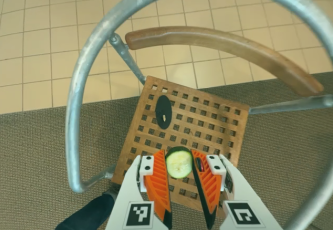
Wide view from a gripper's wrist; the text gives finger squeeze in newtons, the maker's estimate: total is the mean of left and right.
{"total": 5.5, "left": 5.2, "right": 5.9}